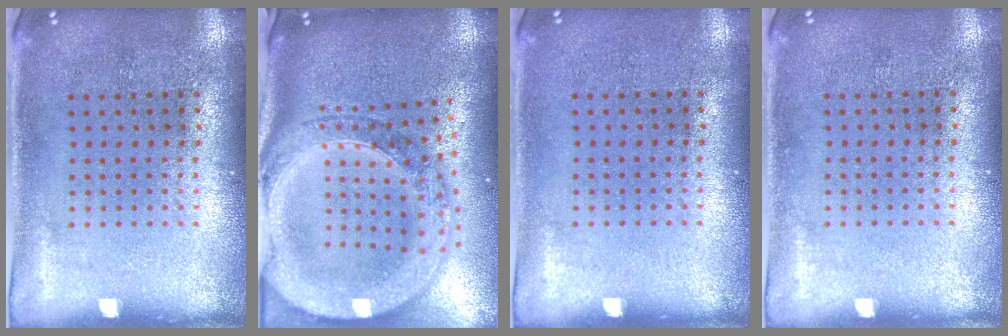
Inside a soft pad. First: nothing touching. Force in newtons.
{"total": 3.9, "press": 3.1, "slide": 2.4}
{"total": 0.0}
{"total": 0.0}